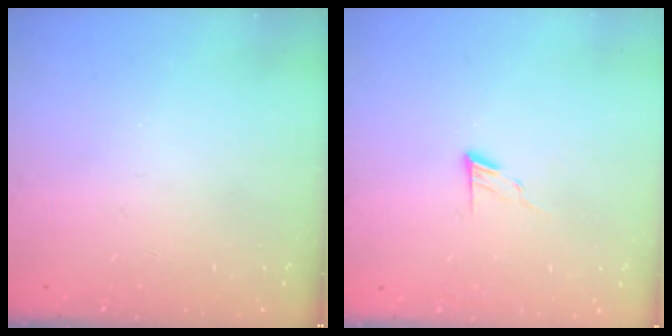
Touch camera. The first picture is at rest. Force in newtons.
{"total": 6.0, "press": 5.9, "slide": 0.6}